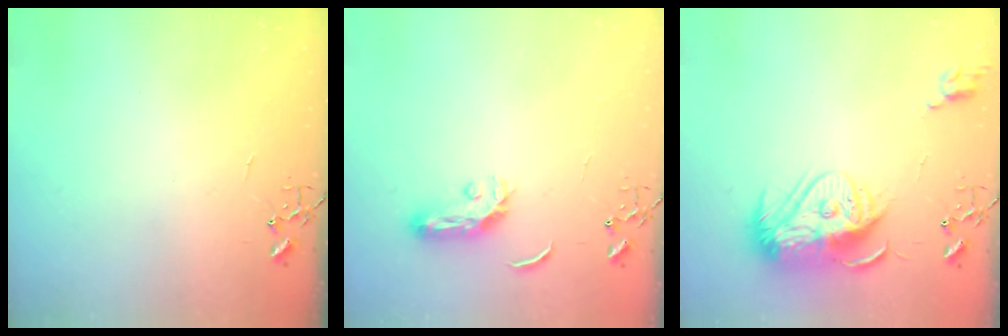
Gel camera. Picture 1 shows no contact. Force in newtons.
{"total": 7.6, "press": 7.6, "slide": 0.4}
{"total": 15.1, "press": 15.0, "slide": 1.3}